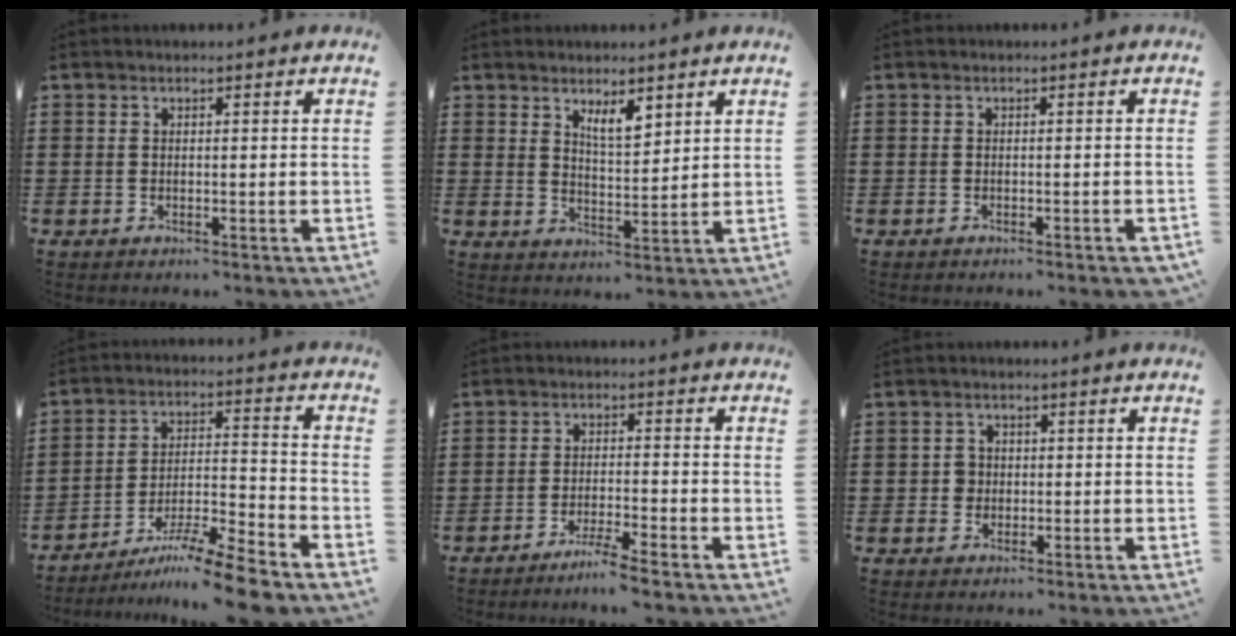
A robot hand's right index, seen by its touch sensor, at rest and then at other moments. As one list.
[{"total": 4.1, "force": [3.0, 1.3, 2.5], "torque": [-0.046, -0.004, 0.051]}, {"total": 0.7, "force": [-0.6, 0.1, 0.3], "torque": [-0.008, -0.003, -0.012]}, {"total": 9.2, "force": [-7.9, -0.3, 4.7], "torque": [-0.072, 0.011, -0.153]}, {"total": 3.5, "force": [-3.0, -0.6, 1.7], "torque": [-0.035, -0.006, -0.059]}, {"total": 2.0, "force": [-0.1, 1.9, 0.8], "torque": [-0.021, 0.008, -0.004]}]